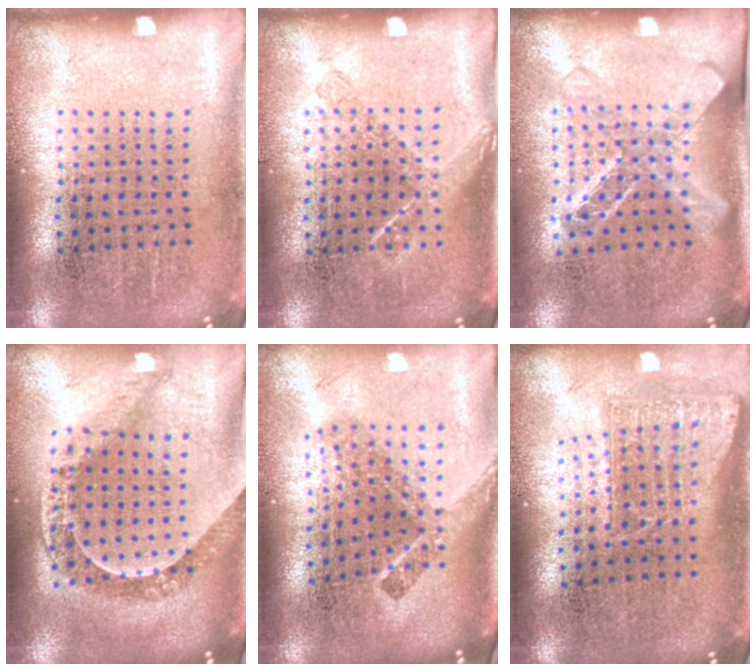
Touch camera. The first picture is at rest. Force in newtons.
{"total": 1.2, "press": 1.0, "slide": 0.6}
{"total": 1.7, "press": 1.4, "slide": 1.0}
{"total": 1.0, "press": 1.0, "slide": 0.1}
{"total": 2.2, "press": 1.5, "slide": 1.7}
{"total": 1.7, "press": 1.3, "slide": 1.1}